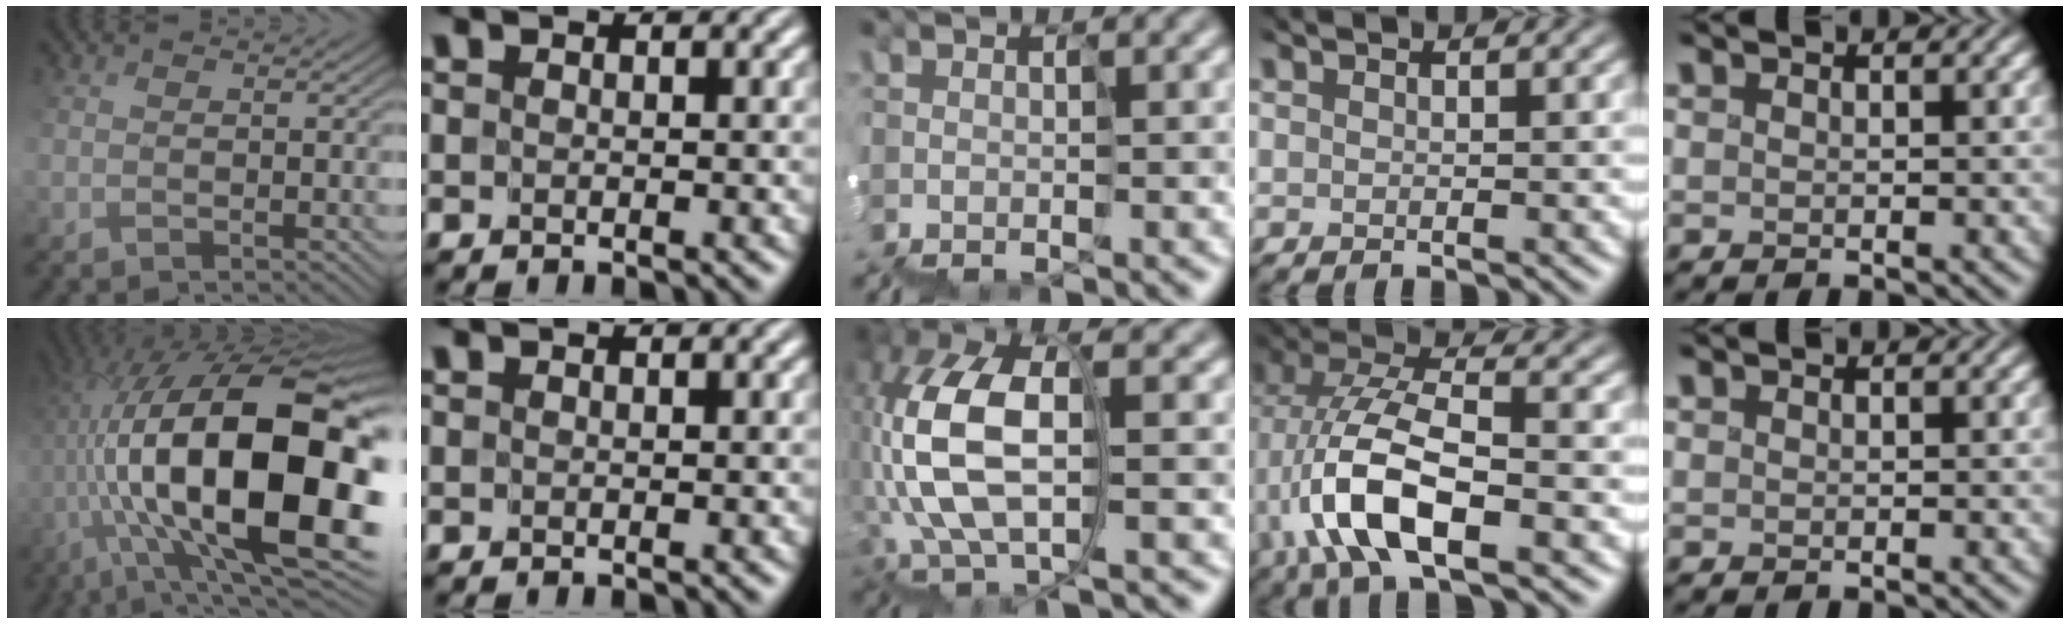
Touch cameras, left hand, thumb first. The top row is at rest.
{"thumb": {"total": 22.3, "force": [0.4, 10.1, 19.9], "torque": [-0.360, 0.003, 0.013]}, "middle": {"total": 7.4, "force": [-0.3, 3.9, 6.3], "torque": [-0.169, 0.022, -0.010]}, "ring": {"total": 8.3, "force": [-3.2, 3.3, 7.0], "torque": [-0.150, 0.009, -0.063]}}